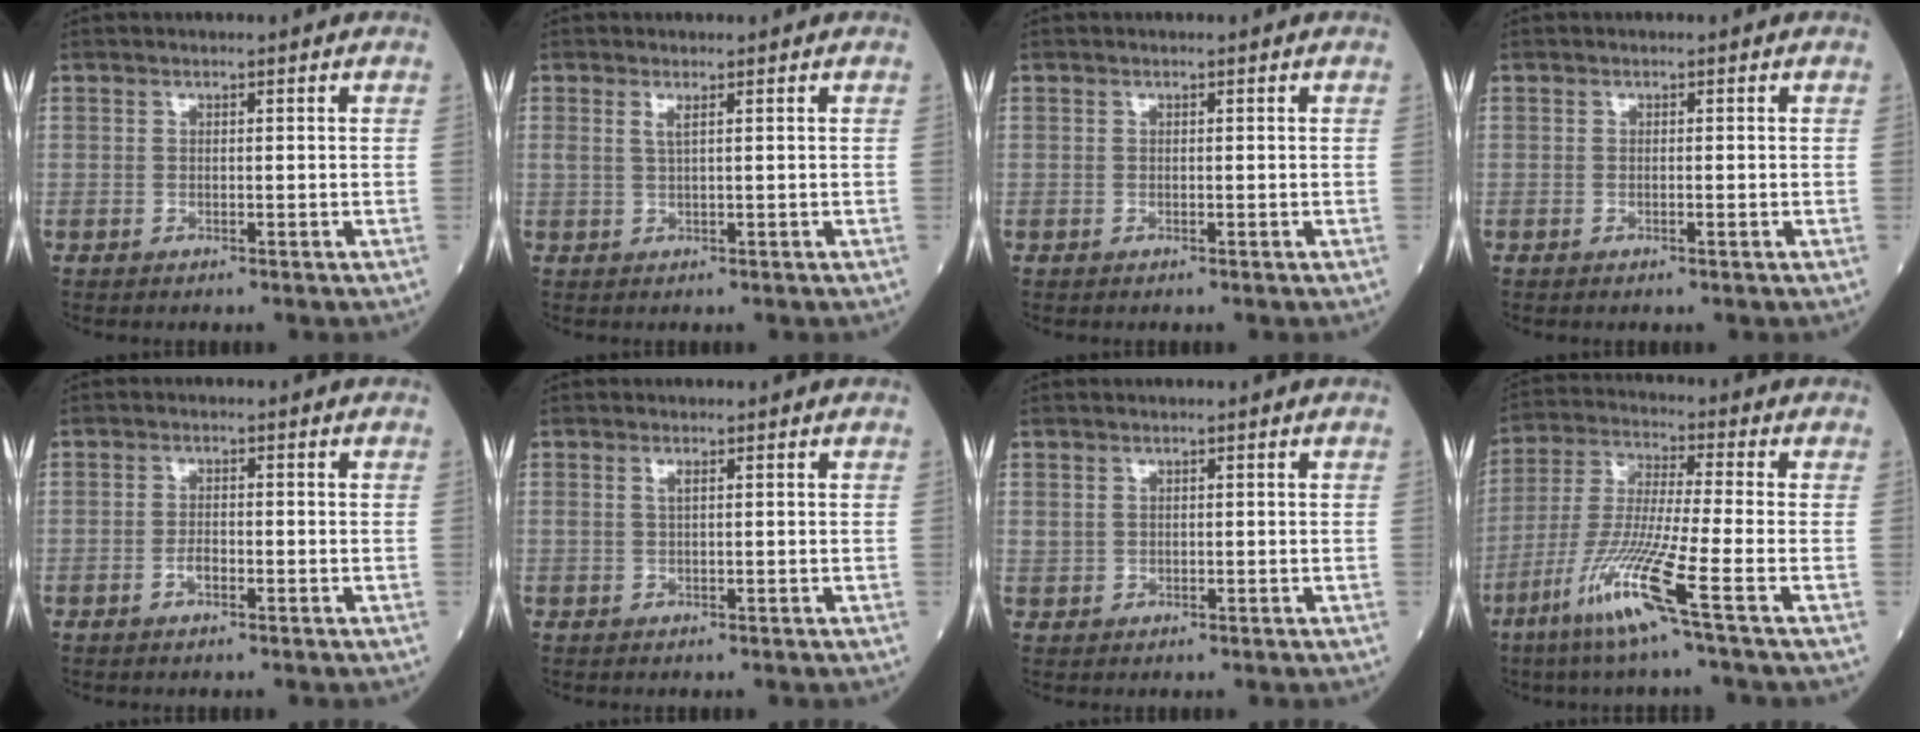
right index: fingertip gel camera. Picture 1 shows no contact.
{"total": 1.4, "force": [0.7, 0.0, 1.2], "torque": [-0.031, 0.000, 0.015]}
{"total": 0.0}
{"total": 0.0}
{"total": 1.6, "force": [-0.8, 0.7, 1.2], "torque": [-0.021, 0.003, -0.015]}
{"total": 0.9, "force": [0.4, 0.0, 0.8], "torque": [-0.023, 0.004, 0.008]}
{"total": 1.0, "force": [0.4, 0.9, 0.3], "torque": [0.001, 0.005, 0.008]}
{"total": 11.6, "force": [-6.0, -1.5, 9.8], "torque": [-0.199, -0.025, -0.123]}